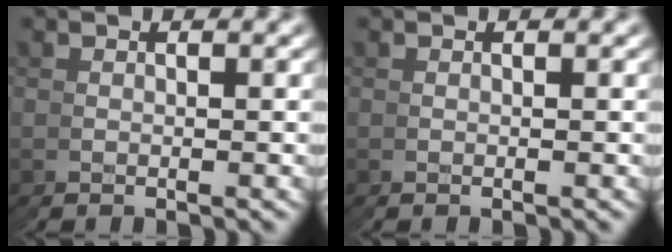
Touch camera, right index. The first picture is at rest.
{"total": 0.0}